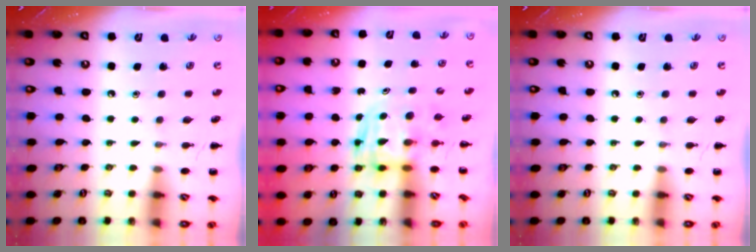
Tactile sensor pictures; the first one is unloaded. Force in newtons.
{"total": 2.7, "press": 2.7, "slide": 0.2}
{"total": 0.0}